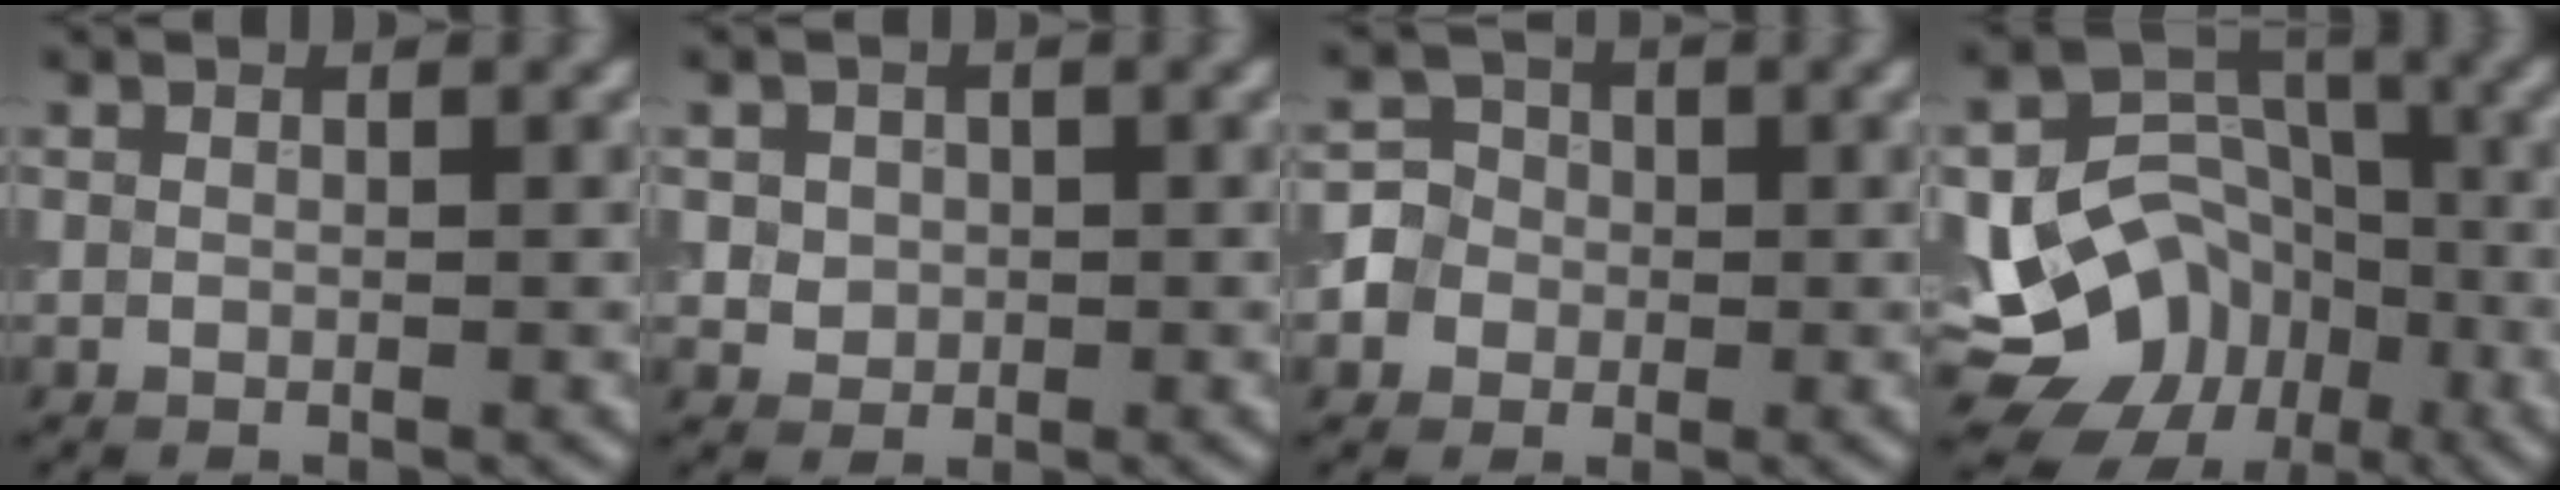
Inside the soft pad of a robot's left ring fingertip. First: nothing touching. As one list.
[{"total": 2.0, "force": [0.3, 1.8, 0.8], "torque": [-0.009, 0.000, 0.014]}, {"total": 4.3, "force": [-1.2, 4.0, 1.0], "torque": [0.004, 0.009, -0.035]}, {"total": 11.5, "force": [-5.0, 9.0, 5.2], "torque": [-0.082, 0.005, -0.089]}]